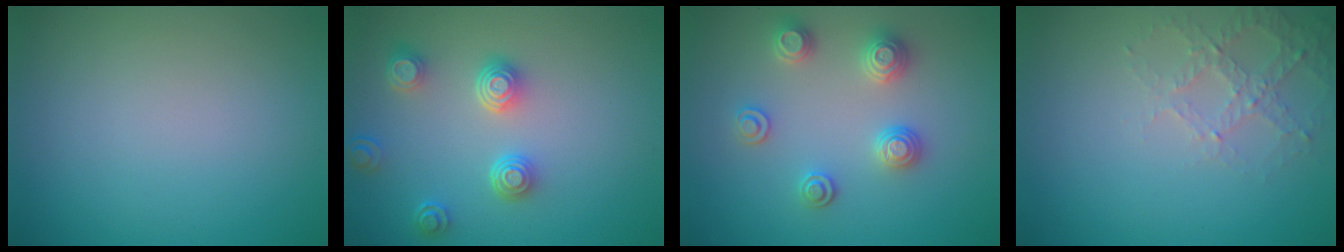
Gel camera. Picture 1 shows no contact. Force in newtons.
{"total": 3.9, "press": 3.1, "slide": 2.3}
{"total": 2.9, "press": 2.8, "slide": 0.6}
{"total": 2.6, "press": 2.5, "slide": 0.8}